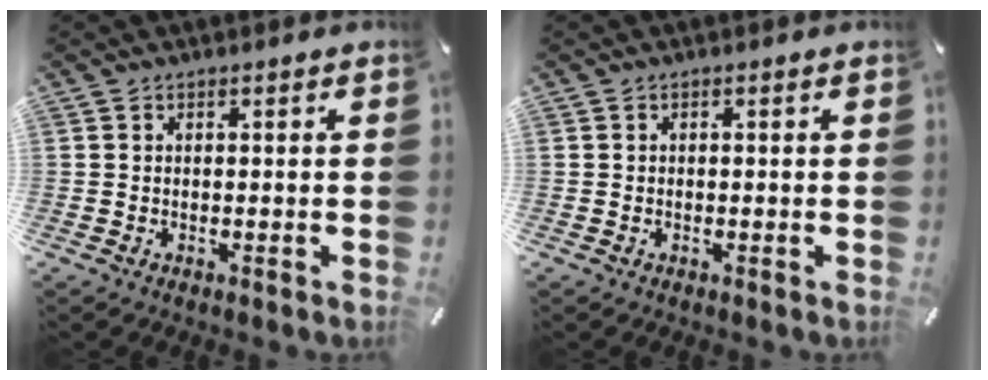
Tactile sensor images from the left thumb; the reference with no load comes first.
{"total": 0.0}